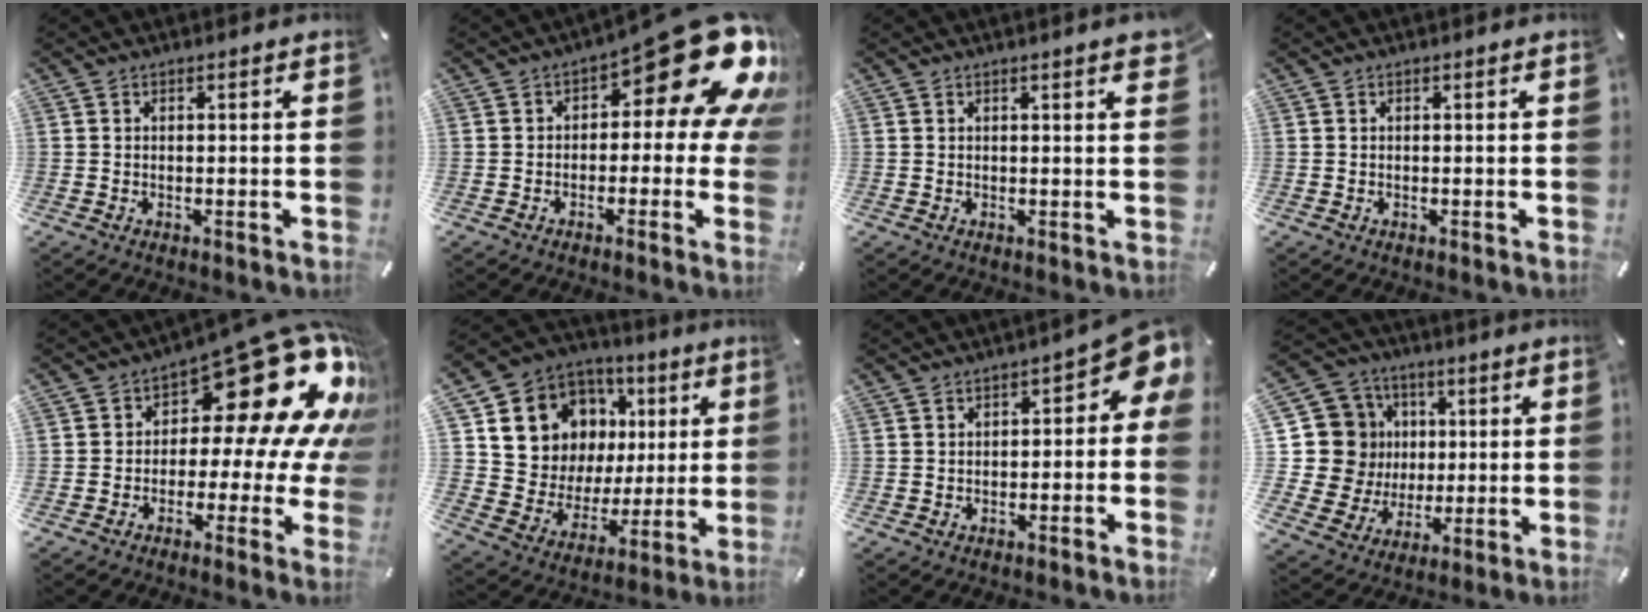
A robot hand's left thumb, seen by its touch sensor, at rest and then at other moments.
{"total": 19.9, "force": [8.8, 7.8, 16.0], "torque": [-0.201, -0.054, 0.147]}
{"total": 2.2, "force": [1.1, 0.3, 1.8], "torque": [-0.029, -0.001, 0.017]}
{"total": 0.0}
{"total": 23.2, "force": [9.9, 10.6, 18.1], "torque": [-0.250, -0.080, 0.165]}
{"total": 12.4, "force": [5.6, 10.6, 3.2], "torque": [-0.068, -0.048, 0.116]}
{"total": 6.8, "force": [1.4, 3.6, 5.6], "torque": [-0.076, -0.015, 0.019]}
{"total": 18.1, "force": [1.4, 16.9, 6.1], "torque": [-0.107, -0.007, 0.051]}